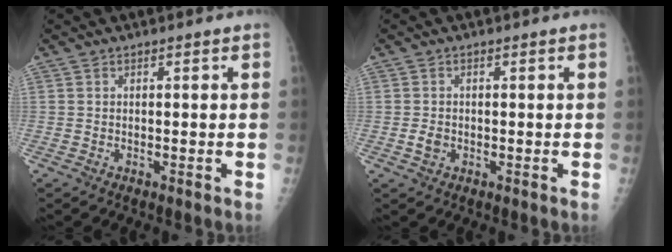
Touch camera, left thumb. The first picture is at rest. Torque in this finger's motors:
{"motor_torque": [-0.31, 0.21, 0.06, -0.01, 0.00]}